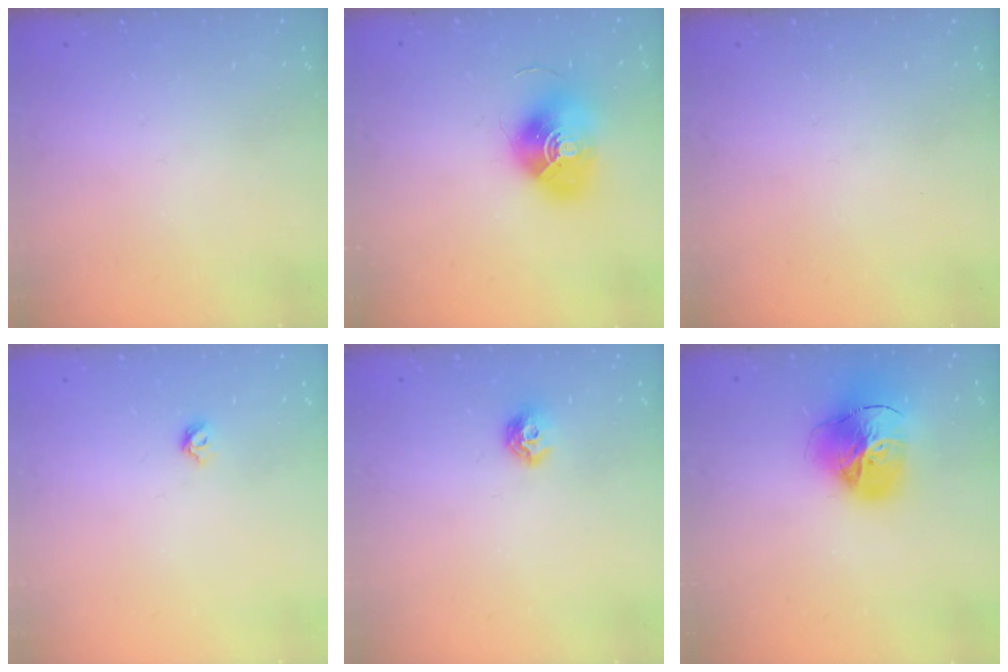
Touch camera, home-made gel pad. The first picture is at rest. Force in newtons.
{"total": 16.2, "press": 16.2, "slide": 0.5}
{"total": 0.0}
{"total": 4.8, "press": 4.8, "slide": 0.8}
{"total": 7.5, "press": 7.4, "slide": 1.0}
{"total": 19.8, "press": 19.6, "slide": 2.3}